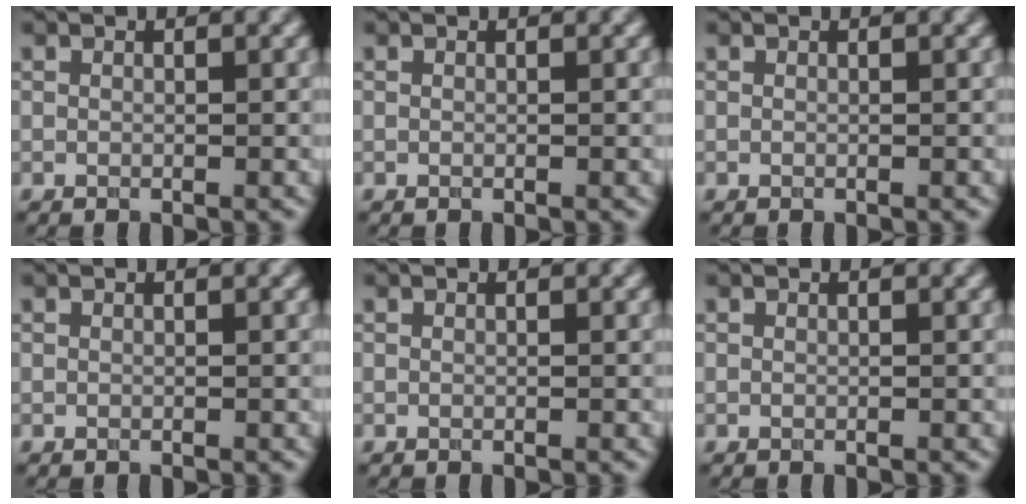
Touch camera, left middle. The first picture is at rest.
{"total": 0.0}
{"total": 0.0}
{"total": 0.0}
{"total": 0.0}
{"total": 0.0}